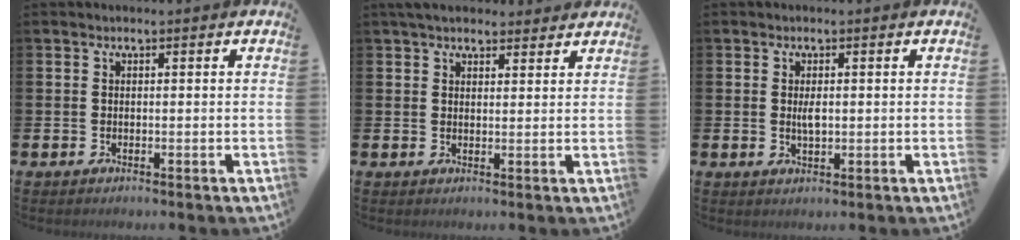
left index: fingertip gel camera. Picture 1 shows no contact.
{"total": 4.1, "force": [3.7, 1.5, 1.0], "torque": [-0.019, -0.011, 0.068]}
{"total": 1.6, "force": [0.3, 0.6, 1.5], "torque": [-0.028, 0.001, 0.003]}